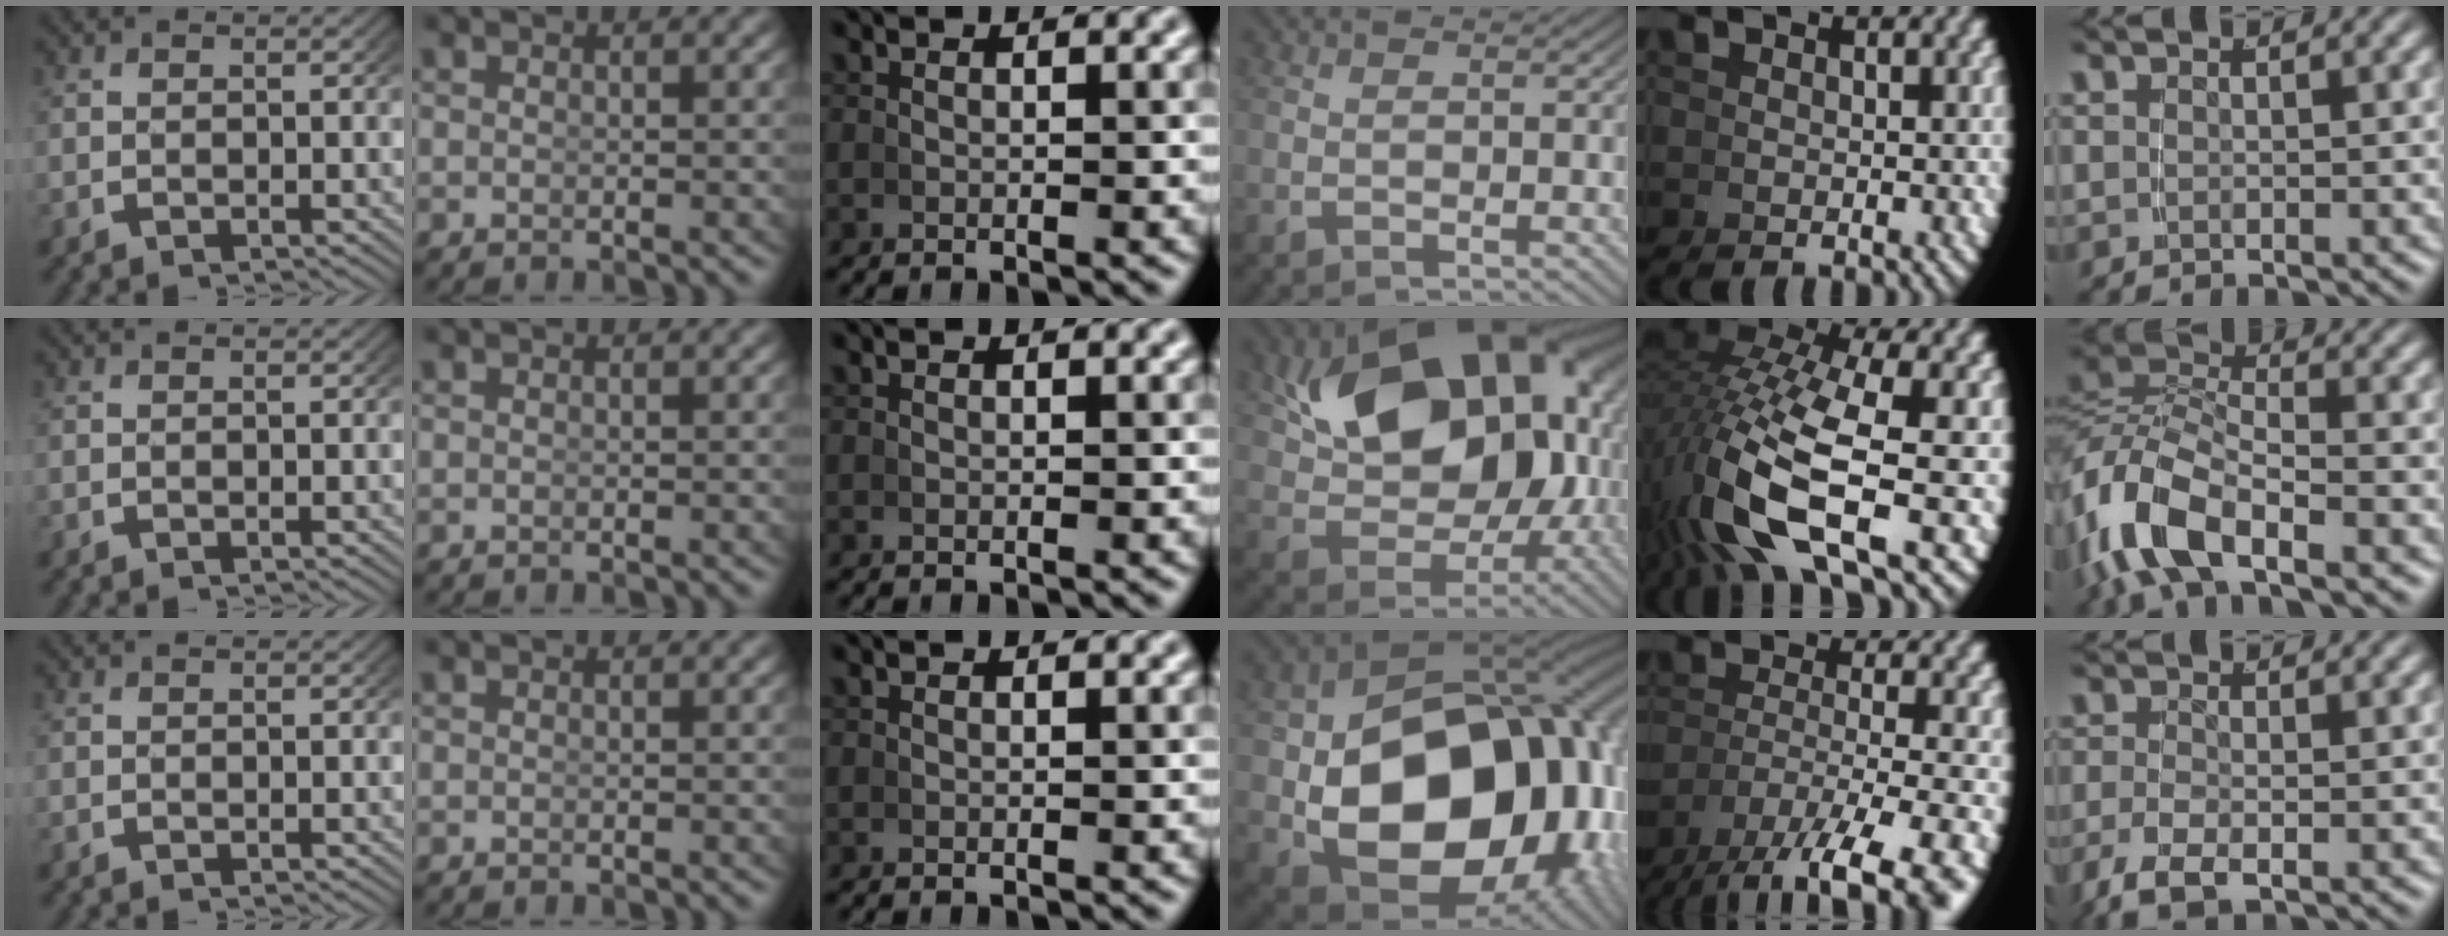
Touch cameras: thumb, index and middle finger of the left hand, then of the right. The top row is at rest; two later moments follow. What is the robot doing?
{"motion": "grasp_and_lifting", "object": "calculator"}